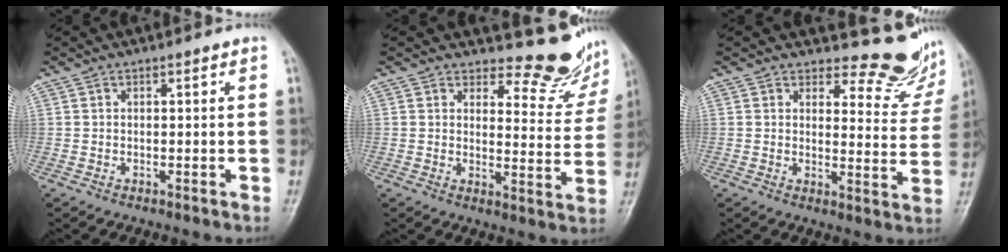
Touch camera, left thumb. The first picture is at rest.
{"total": 10.4, "force": [9.8, 3.1, 1.6], "torque": [0.012, -0.104, 0.107]}
{"total": 10.3, "force": [9.8, 3.1, 1.1], "torque": [0.020, -0.104, 0.100]}